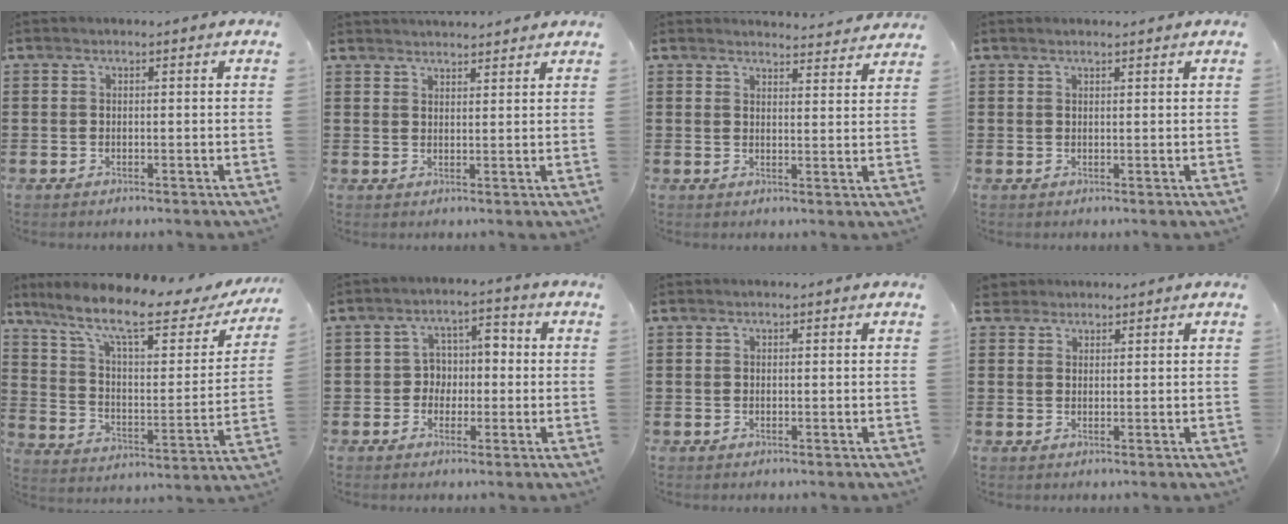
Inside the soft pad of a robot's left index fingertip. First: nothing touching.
{"total": 2.5, "force": [2.5, 0.0, -0.1], "torque": [-0.005, -0.004, 0.049]}
{"total": 3.3, "force": [3.3, 0.0, 0.3], "torque": [-0.008, -0.020, 0.059]}
{"total": 1.0, "force": [0.9, 0.0, 0.4], "torque": [-0.009, 0.000, 0.017]}
{"total": 11.8, "force": [8.4, 2.3, 7.9], "torque": [-0.175, -0.042, 0.137]}
{"total": 4.2, "force": [-0.8, 3.7, 1.9], "torque": [-0.052, 0.014, -0.023]}
{"total": 0.0}
{"total": 2.0, "force": [1.8, 1.0, 0.1], "torque": [-0.009, 0.006, 0.035]}